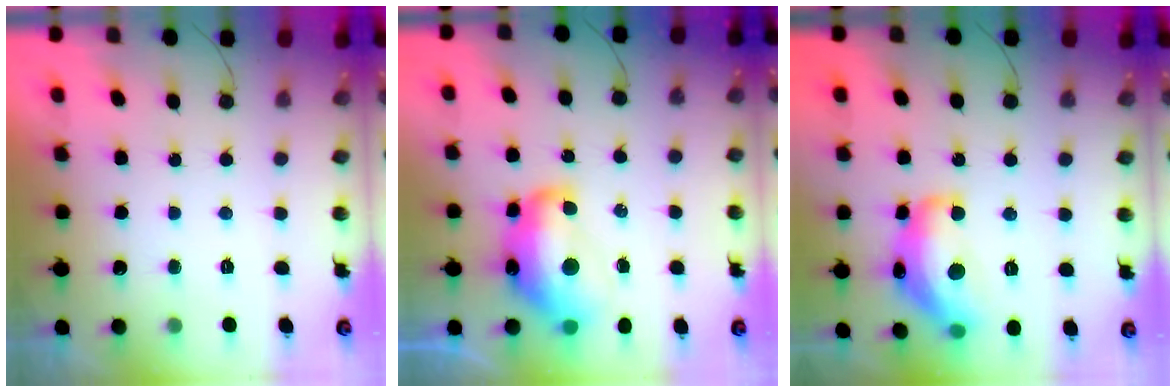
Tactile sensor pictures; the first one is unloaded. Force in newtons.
{"total": 15.3, "press": 15.3, "slide": 1.0}
{"total": 17.2, "press": 17.2, "slide": 0.9}